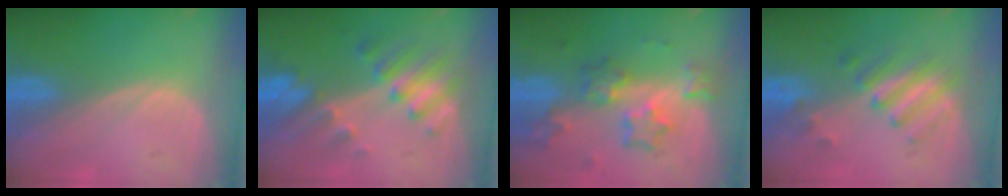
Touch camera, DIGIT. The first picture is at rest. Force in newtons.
{"total": 7.9, "press": 7.0, "slide": 3.7}
{"total": 8.4, "press": 7.3, "slide": 4.1}
{"total": 5.1, "press": 5.0, "slide": 1.0}